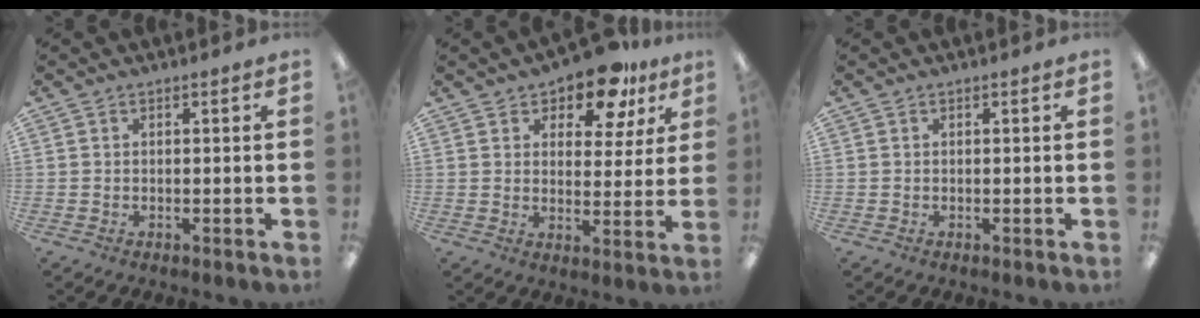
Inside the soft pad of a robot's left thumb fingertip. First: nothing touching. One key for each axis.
{"total": 11.1, "fx": 8.5, "fy": 4.9, "fz": 5.2, "tx": -0.077, "ty": -0.046, "tz": 0.150}
{"total": 0.0}